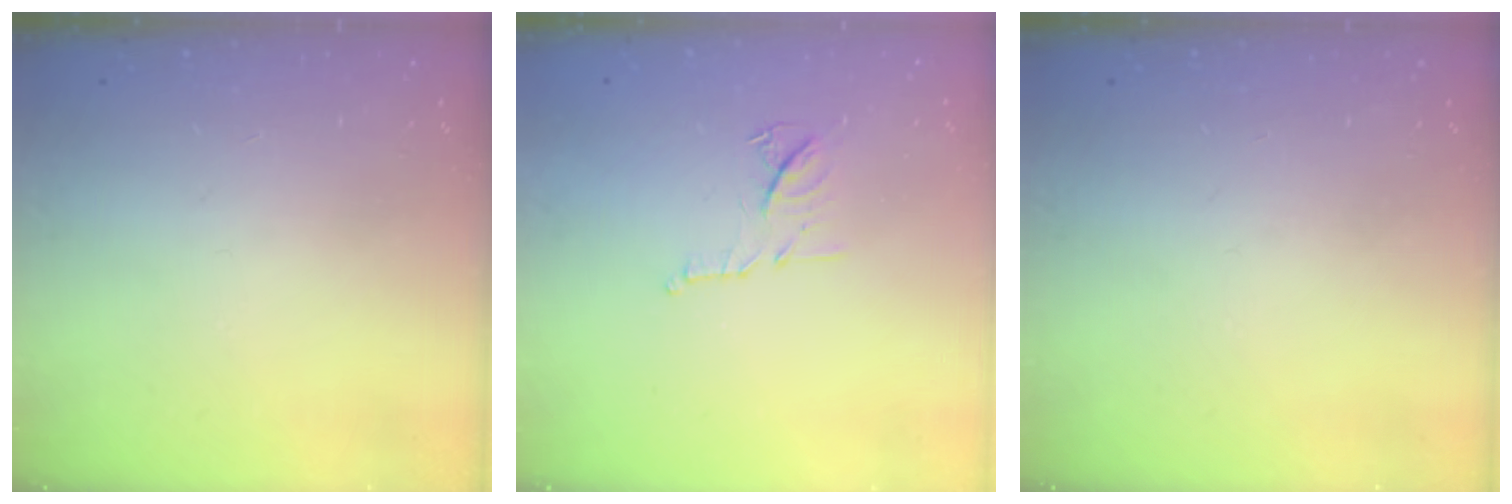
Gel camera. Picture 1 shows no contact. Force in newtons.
{"total": 9.1, "press": 9.1, "slide": 0.2}
{"total": 0.0}